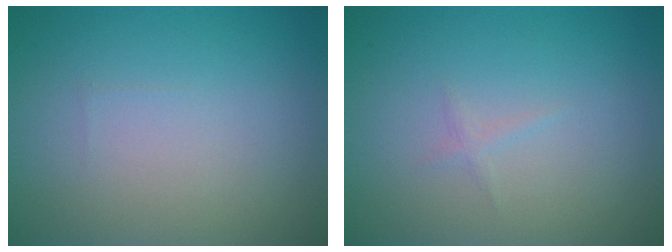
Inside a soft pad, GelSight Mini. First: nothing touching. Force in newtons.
{"total": 0.5, "press": 0.5, "slide": 0.0}